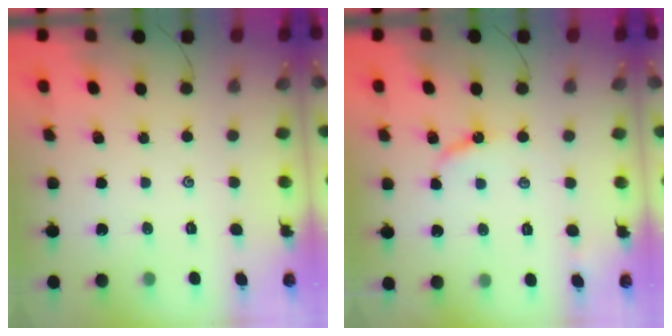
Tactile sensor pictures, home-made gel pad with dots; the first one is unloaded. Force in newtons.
{"total": 6.2, "press": 6.2, "slide": 0.2}